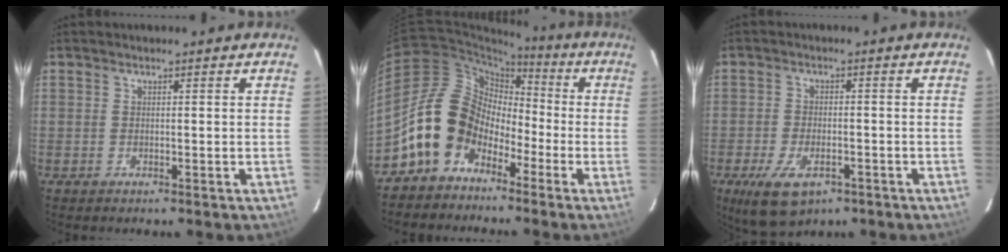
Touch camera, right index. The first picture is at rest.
{"total": 11.9, "force": [-5.4, 9.3, 4.9], "torque": [-0.099, 0.025, -0.101]}
{"total": 9.7, "force": [-5.4, 4.8, 6.5], "torque": [-0.143, -0.022, -0.090]}